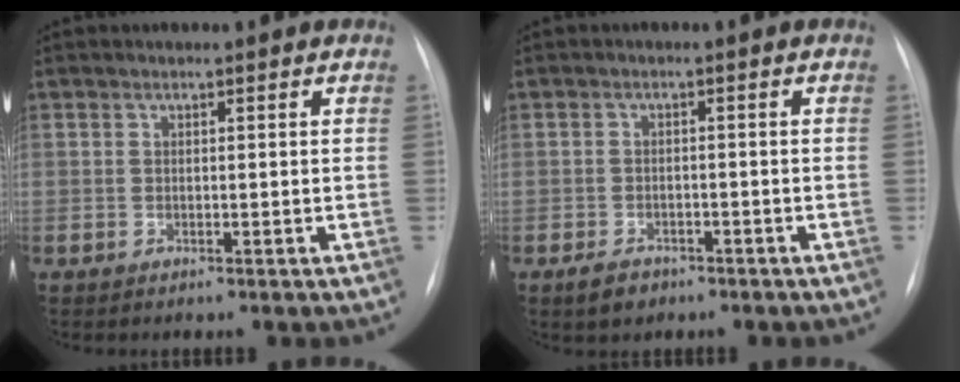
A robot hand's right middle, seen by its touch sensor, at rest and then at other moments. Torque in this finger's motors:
{"motor_torque": [0.42, -0.54, 0.04, 0.02]}